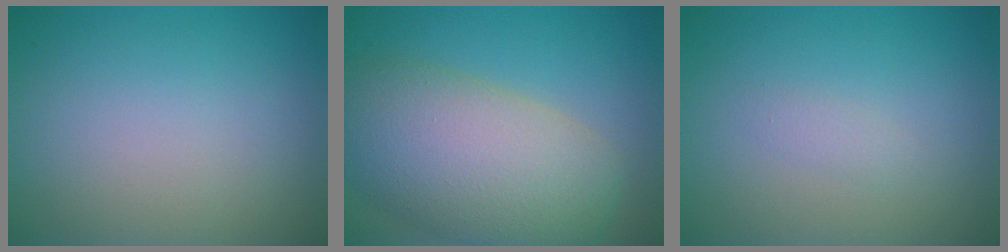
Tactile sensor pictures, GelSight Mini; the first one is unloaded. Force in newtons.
{"total": 11.1, "press": 11.0, "slide": 0.4}
{"total": 0.7, "press": 0.7, "slide": 0.0}